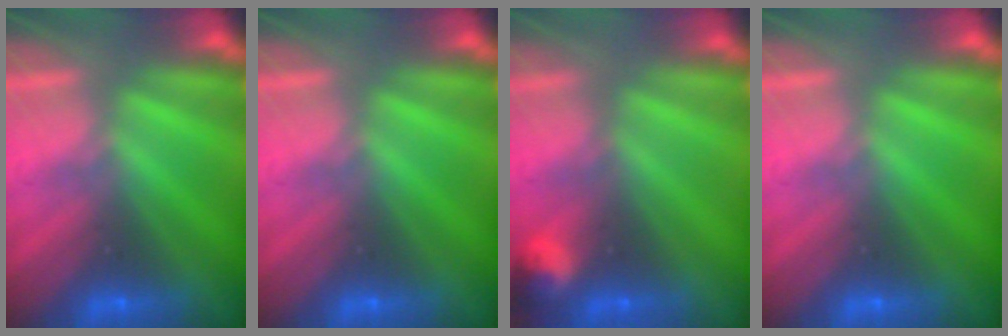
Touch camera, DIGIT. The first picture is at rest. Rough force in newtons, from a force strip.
{"total": 0.0}
{"total": 3.0}
{"total": 0.0}